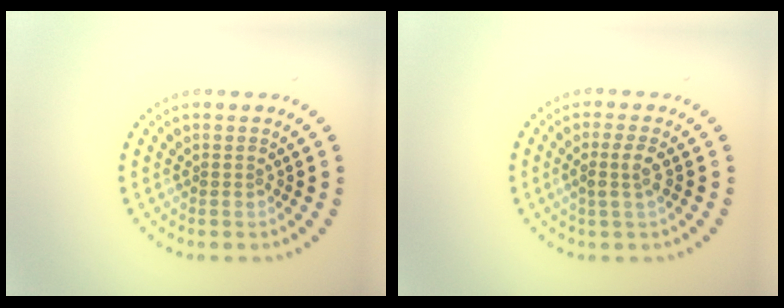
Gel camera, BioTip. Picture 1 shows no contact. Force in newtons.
{"total": 1.9, "press": 1.5, "slide": 1.2}